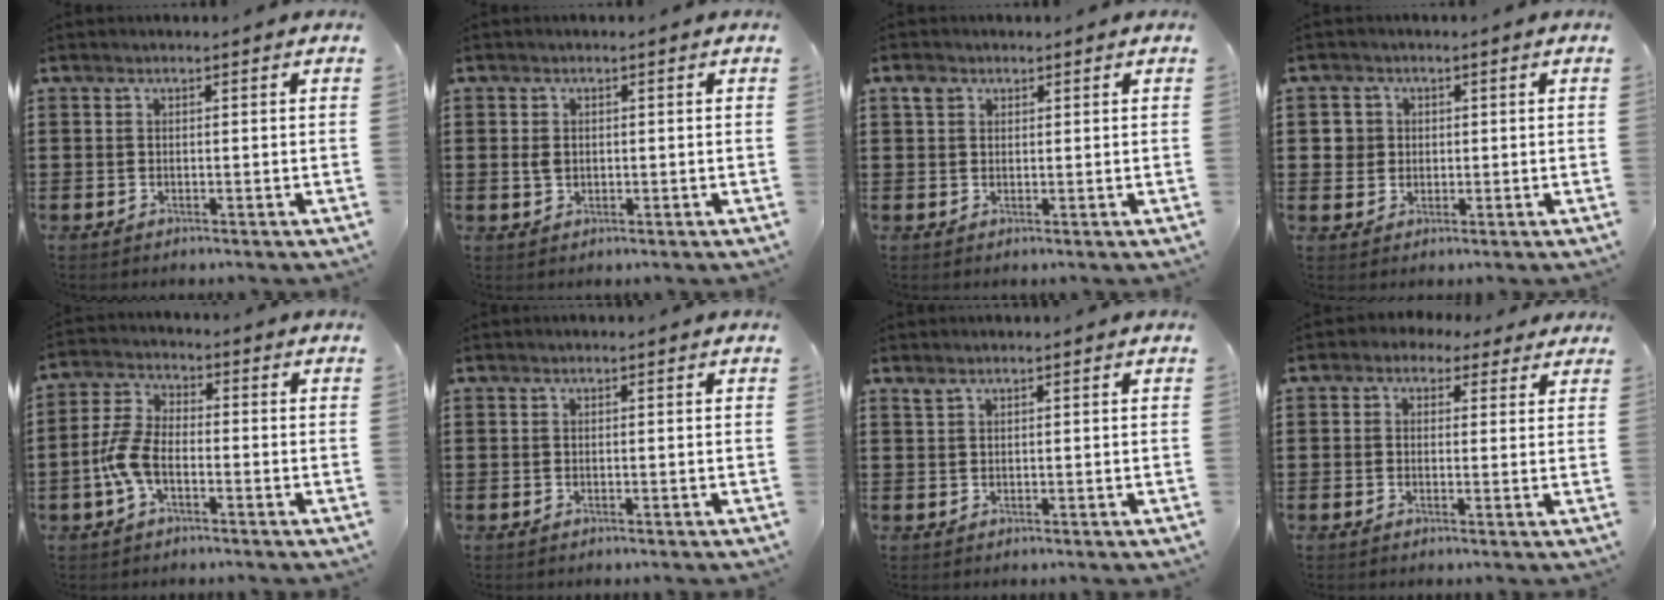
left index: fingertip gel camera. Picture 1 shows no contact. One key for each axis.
{"total": 1.9, "fx": 0.2, "fy": 1.5, "fz": 1.3, "tx": -0.028, "ty": 0.007, "tz": 0.003}
{"total": 2.0, "fx": 1.1, "fy": 1.5, "fz": 0.7, "tx": -0.018, "ty": 0.007, "tz": 0.020}
{"total": 3.0, "fx": 0.6, "fy": 2.9, "fz": 0.3, "tx": -0.022, "ty": 0.011, "tz": 0.008}
{"total": 6.3, "fx": -2.2, "fy": 3.2, "fz": 4.9, "tx": -0.132, "ty": -0.003, "tz": -0.050}
{"total": 0.0}
{"total": 0.8, "fx": 0.6, "fy": 0.2, "fz": 0.4, "tx": -0.010, "ty": 0.001, "tz": 0.012}
{"total": 1.9, "fx": 0.9, "fy": 1.6, "fz": 0.6, "tx": -0.021, "ty": 0.011, "tz": 0.016}